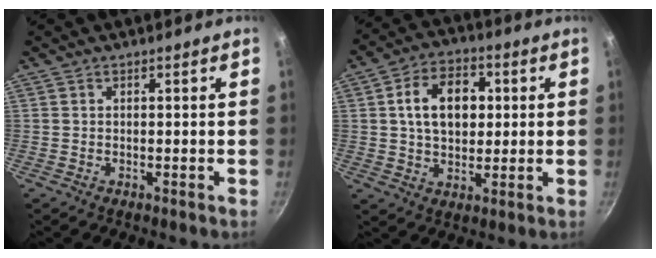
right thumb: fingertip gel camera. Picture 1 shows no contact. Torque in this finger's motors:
{"motor_torque": [-0.38, 0.57, 0.59, -0.25, 0.07]}